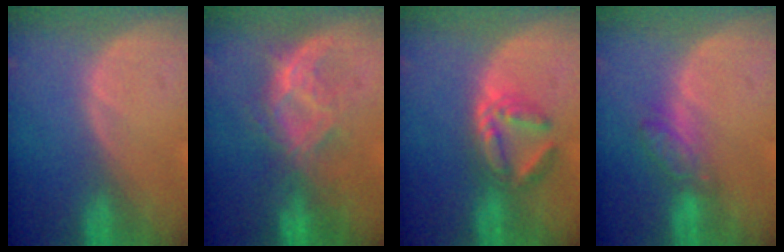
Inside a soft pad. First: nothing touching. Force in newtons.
{"total": 7.2, "press": 7.2, "slide": 0.8}
{"total": 6.0, "press": 5.3, "slide": 2.7}
{"total": 4.5, "press": 4.1, "slide": 1.9}